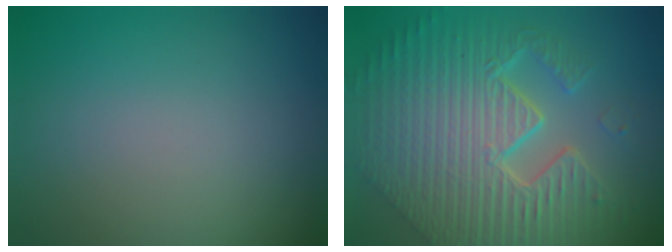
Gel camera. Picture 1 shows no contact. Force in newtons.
{"total": 10.8, "press": 7.1, "slide": 8.2}